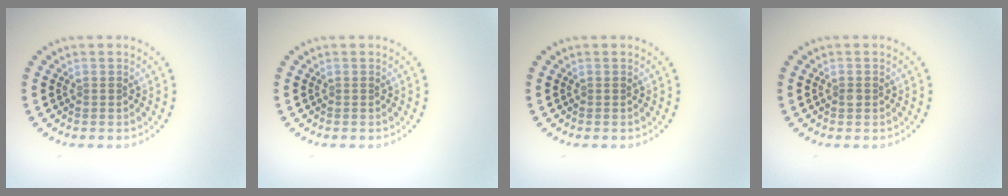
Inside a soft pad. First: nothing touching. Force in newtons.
{"total": 0.0}
{"total": 0.0}
{"total": 0.8, "press": 0.8, "slide": 0.2}